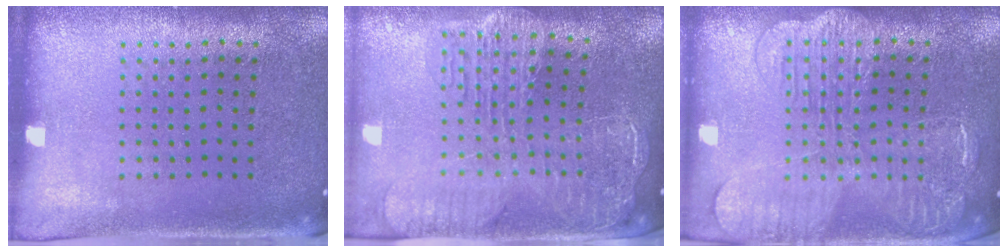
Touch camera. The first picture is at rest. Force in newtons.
{"total": 2.8, "press": 2.4, "slide": 1.6}
{"total": 3.9, "press": 3.9, "slide": 0.6}